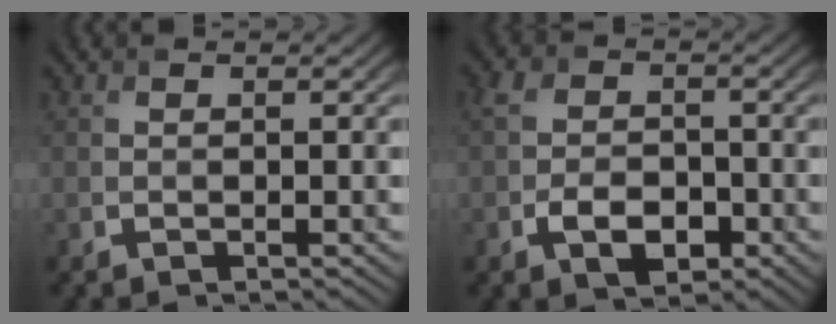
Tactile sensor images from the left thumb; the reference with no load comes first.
{"total": 4.7, "force": [-1.5, 3.3, 2.9], "torque": [-0.064, -0.012, -0.028]}